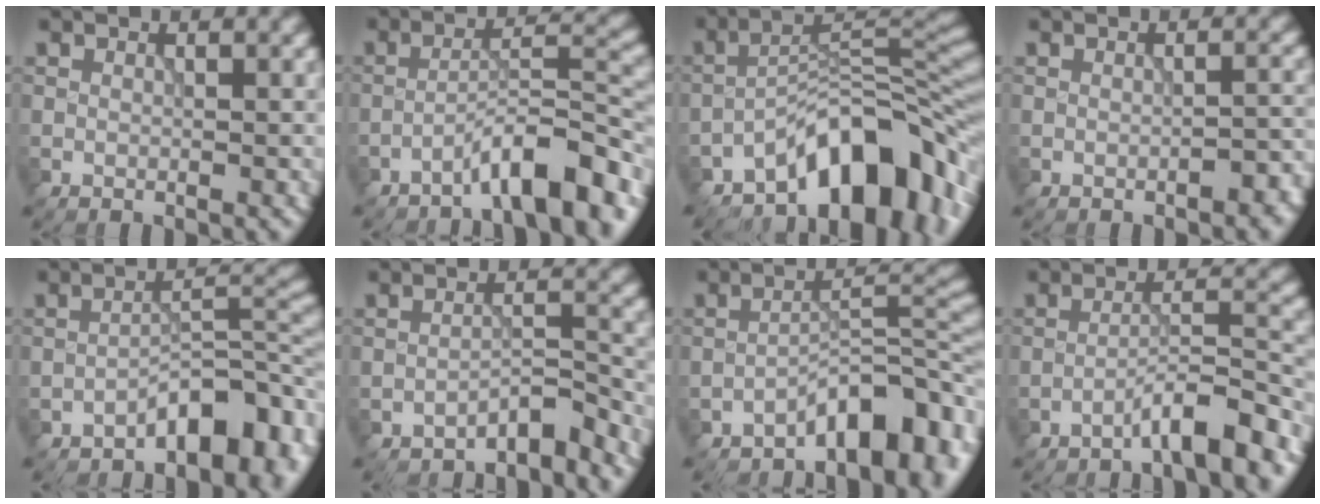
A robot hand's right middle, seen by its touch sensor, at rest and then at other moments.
{"total": 7.5, "force": [-4.9, 1.7, 5.3], "torque": [-0.081, 0.015, -0.081]}
{"total": 11.5, "force": [-7.2, 4.8, 7.5], "torque": [-0.088, 0.012, -0.136]}
{"total": 2.0, "force": [-1.1, 0.7, 1.5], "torque": [-0.022, 0.003, -0.014]}
{"total": 6.3, "force": [-3.7, 2.4, 4.4], "torque": [-0.052, 0.015, -0.062]}
{"total": 3.4, "force": [-3.0, 0.7, 1.5], "torque": [-0.018, 0.011, -0.053]}
{"total": 7.0, "force": [-4.5, 2.5, 4.7], "torque": [-0.050, 0.013, -0.078]}
{"total": 5.4, "force": [-3.8, 0.7, 3.8], "torque": [-0.053, 0.017, -0.064]}